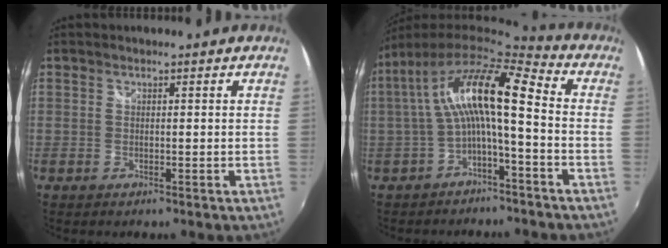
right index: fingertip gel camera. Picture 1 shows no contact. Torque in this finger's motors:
{"motor_torque": [0.90, -0.24, 1.05, 0.21]}